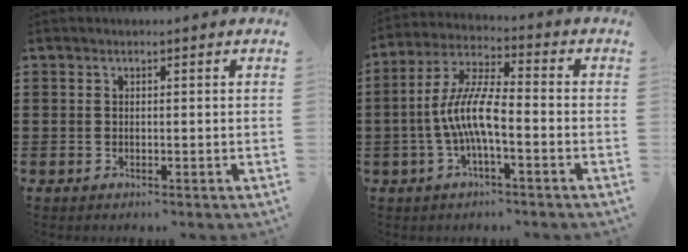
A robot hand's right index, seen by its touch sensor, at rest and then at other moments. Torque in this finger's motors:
{"motor_torque": [1.54, -0.60, 0.92, 0.21]}